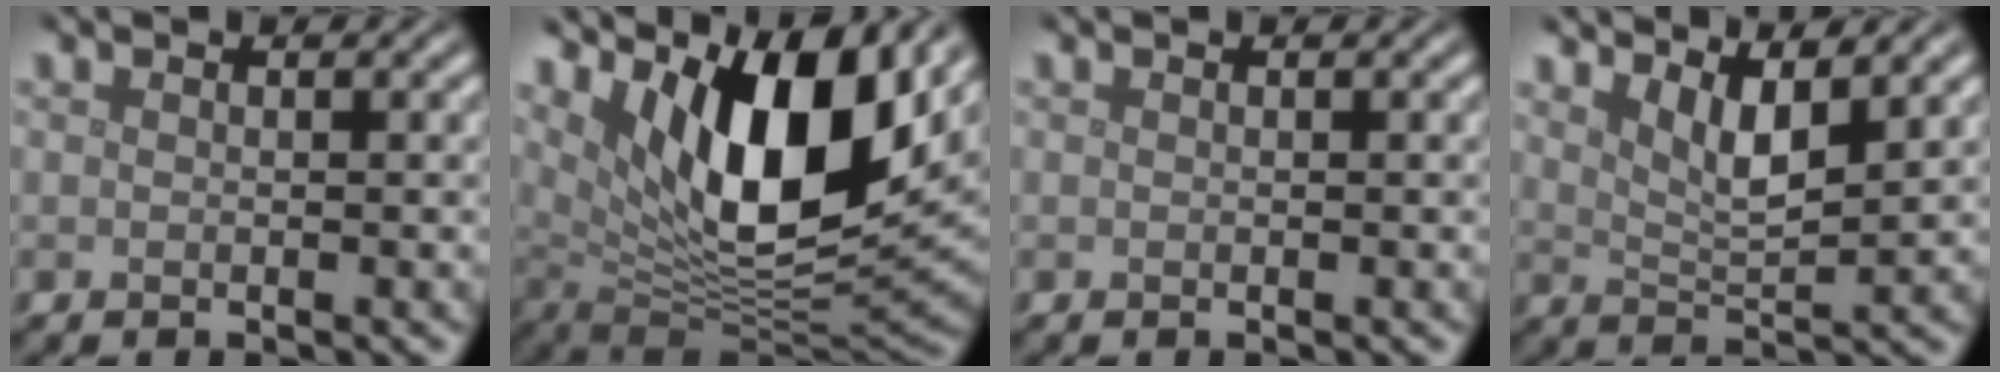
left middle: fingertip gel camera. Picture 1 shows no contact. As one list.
[{"total": 12.6, "force": [5.0, 4.9, 10.4], "torque": [-0.172, -0.008, 0.091]}, {"total": 0.0}, {"total": 3.5, "force": [2.4, 0.8, 2.4], "torque": [-0.045, -0.009, 0.046]}]